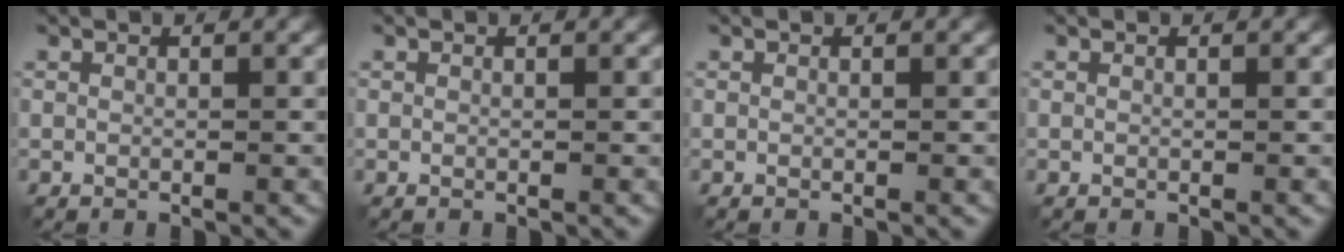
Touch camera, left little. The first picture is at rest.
{"total": 0.0}
{"total": 0.0}
{"total": 0.0}